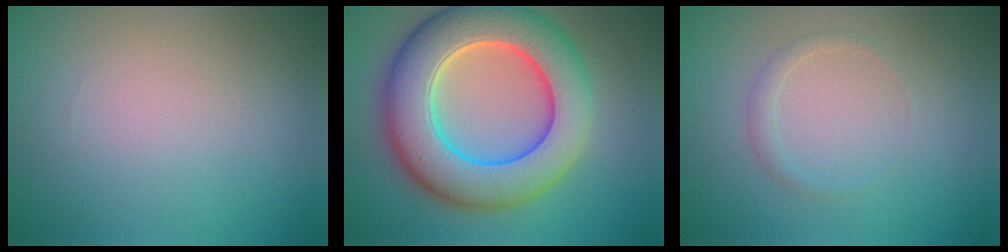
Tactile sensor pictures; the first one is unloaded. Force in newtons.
{"total": 11.6, "press": 11.6, "slide": 0.4}
{"total": 0.9, "press": 0.9, "slide": 0.0}